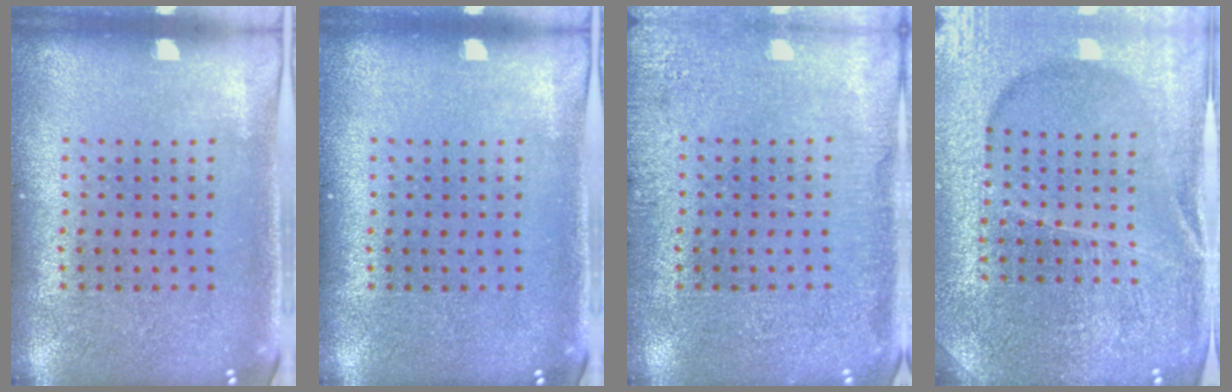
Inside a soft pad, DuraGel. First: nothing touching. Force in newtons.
{"total": 0.0}
{"total": 3.0, "press": 3.0, "slide": 0.4}
{"total": 4.5, "press": 4.3, "slide": 1.5}